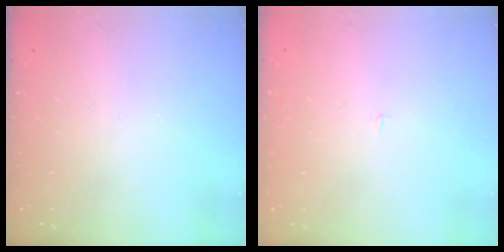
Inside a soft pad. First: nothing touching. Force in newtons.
{"total": 1.2, "press": 1.2, "slide": 0.1}